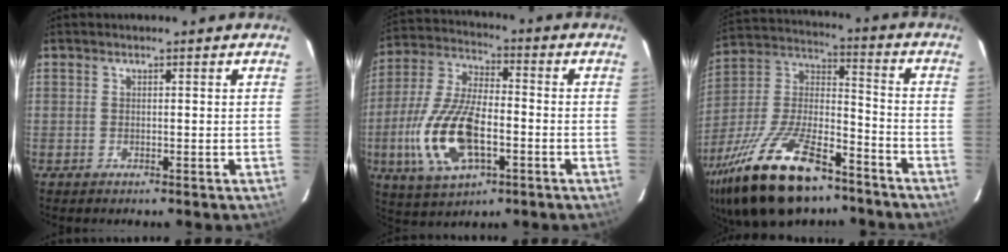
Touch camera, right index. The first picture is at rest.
{"total": 17.2, "force": [-5.0, 7.7, 14.6], "torque": [-0.321, -0.008, -0.090]}
{"total": 26.3, "force": [-17.4, 10.1, 17.0], "torque": [-0.347, -0.018, -0.292]}